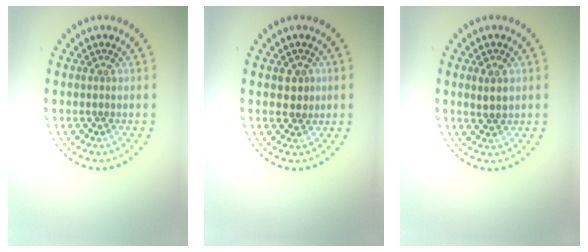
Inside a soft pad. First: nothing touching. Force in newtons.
{"total": 1.8, "press": 1.8, "slide": 0.5}
{"total": 1.3, "press": 1.3, "slide": 0.3}